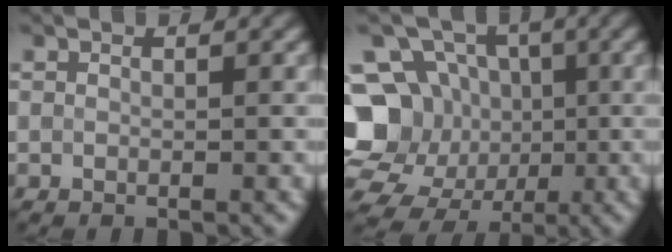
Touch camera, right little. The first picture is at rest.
{"total": 13.8, "force": [-1.9, 12.7, 4.9], "torque": [-0.123, 0.008, -0.047]}